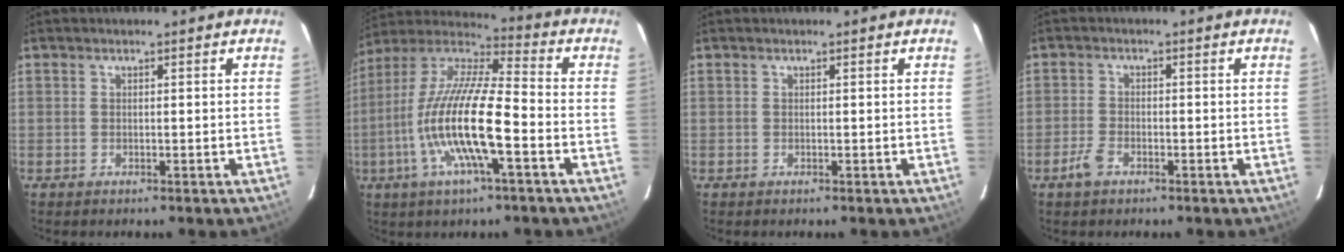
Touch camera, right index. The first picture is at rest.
{"total": 18.2, "force": [-5.4, 3.6, 17.0], "torque": [-0.331, -0.012, -0.113]}
{"total": 0.0}
{"total": 3.5, "force": [-2.1, 1.8, 2.2], "torque": [-0.058, 0.000, -0.041]}